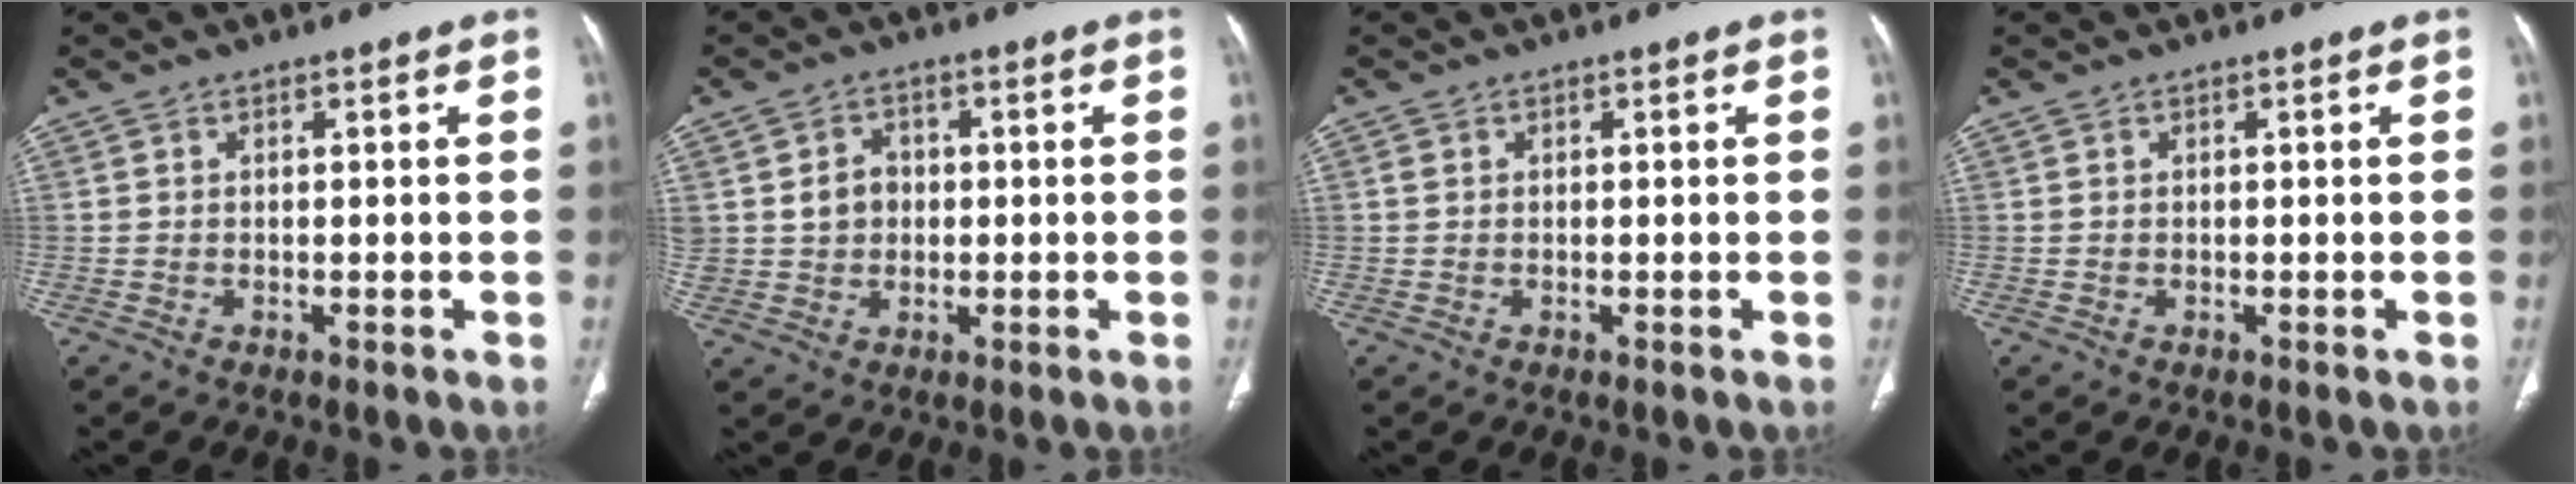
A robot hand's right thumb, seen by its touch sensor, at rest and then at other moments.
{"total": 5.0, "force": [0.6, 4.3, 2.5], "torque": [-0.023, 0.002, 0.011]}
{"total": 0.7, "force": [0.2, 0.5, 0.3], "torque": [-0.002, 0.003, 0.005]}
{"total": 0.0}